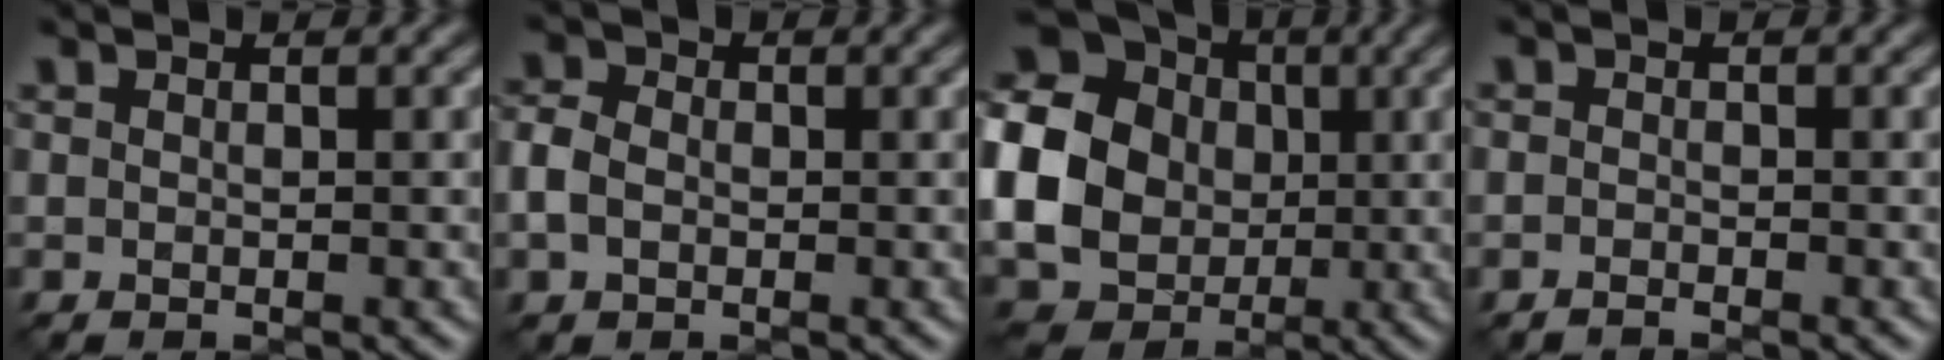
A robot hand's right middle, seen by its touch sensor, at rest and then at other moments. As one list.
[{"total": 2.7, "force": [-0.3, 2.2, 1.6], "torque": [-0.038, 0.002, -0.014]}, {"total": 22.7, "force": [1.3, 21.1, 8.3], "torque": [-0.203, 0.011, -0.033]}, {"total": 0.8, "force": [-0.7, 0.2, 0.2], "torque": [-0.001, 0.000, -0.016]}]